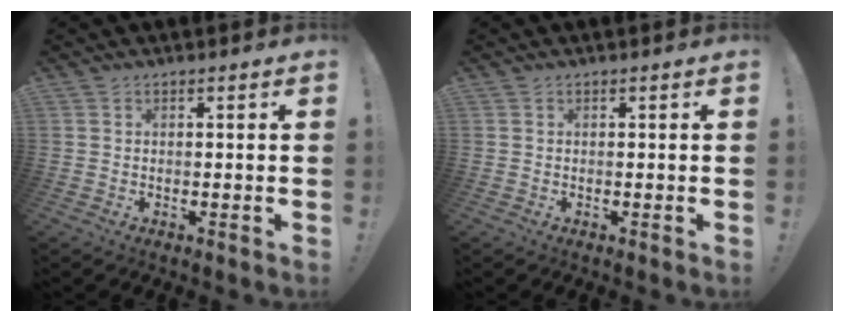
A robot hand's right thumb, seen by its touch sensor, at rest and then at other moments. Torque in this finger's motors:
{"motor_torque": [0.05, -0.06, 0.00, 0.00, 0.00]}